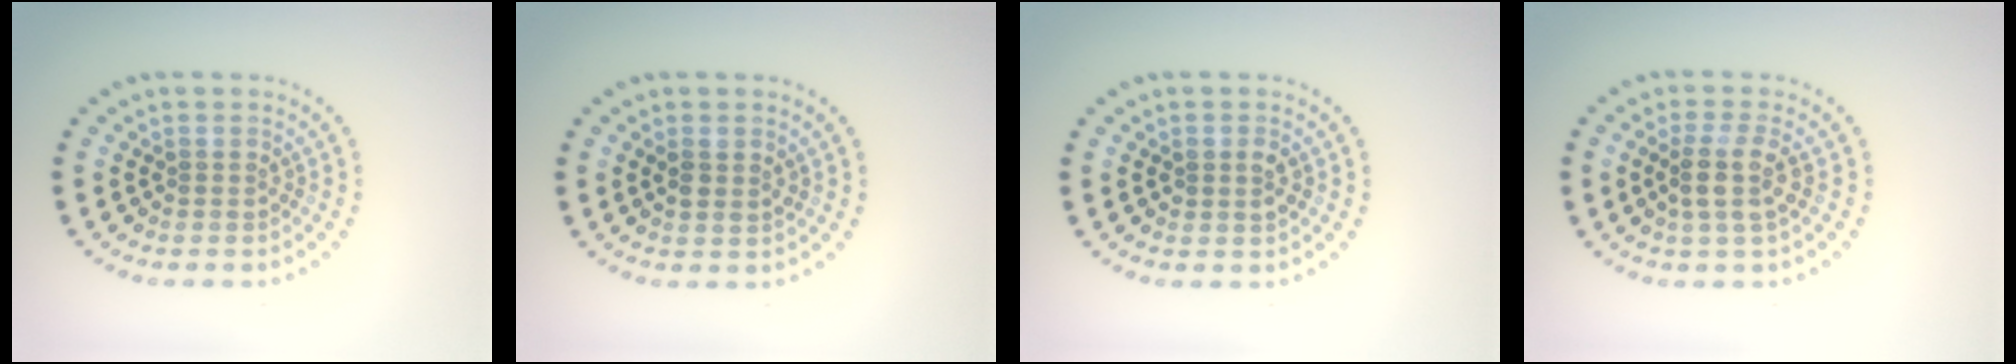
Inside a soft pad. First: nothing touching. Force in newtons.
{"total": 1.5, "press": 1.4, "slide": 0.4}
{"total": 1.4, "press": 1.4, "slide": 0.3}
{"total": 2.8, "press": 2.4, "slide": 1.5}